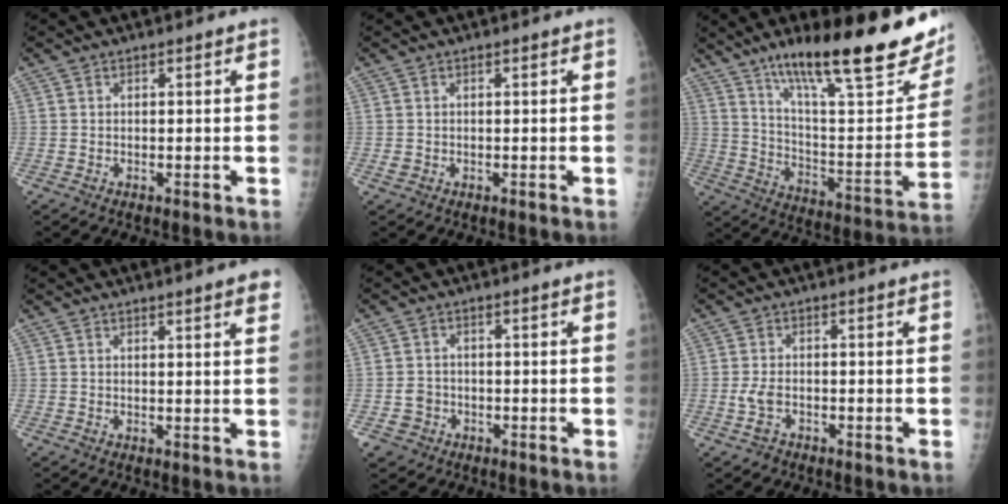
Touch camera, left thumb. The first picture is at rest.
{"total": 0.9, "force": [-0.3, 0.8, 0.4], "torque": [-0.002, 0.001, -0.002]}
{"total": 29.6, "force": [18.5, 6.8, 22.0], "torque": [-0.295, -0.060, 0.292]}
{"total": 3.6, "force": [2.6, 0.4, 2.5], "torque": [-0.024, -0.006, 0.028]}
{"total": 3.6, "force": [-1.3, 3.3, 0.5], "torque": [0.007, 0.011, -0.021]}
{"total": 2.9, "force": [-1.2, 1.9, 1.9], "torque": [-0.042, 0.006, -0.022]}